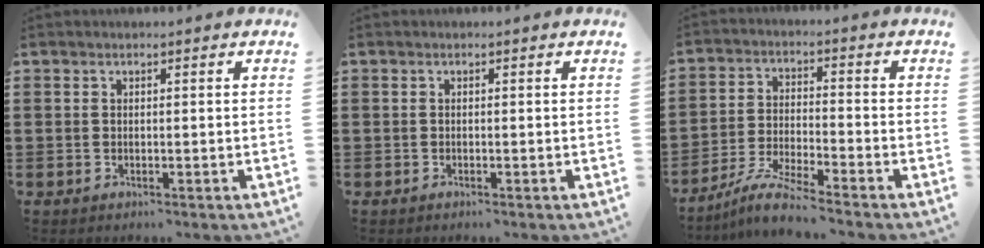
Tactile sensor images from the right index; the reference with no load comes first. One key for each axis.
{"total": 0.0}
{"total": 6.0, "fx": -5.4, "fy": -0.3, "fz": 2.5, "tx": -0.062, "ty": -0.014, "tz": -0.107}